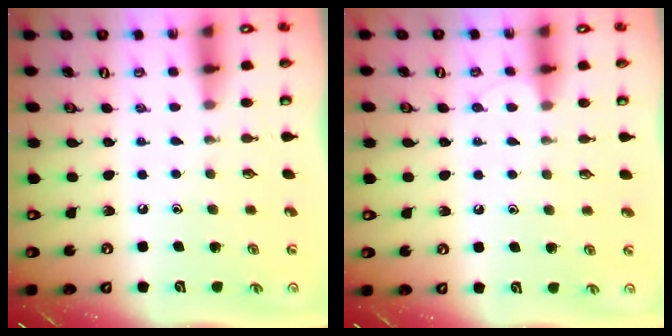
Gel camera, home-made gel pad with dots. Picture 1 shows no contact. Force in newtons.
{"total": 4.6, "press": 4.5, "slide": 0.5}